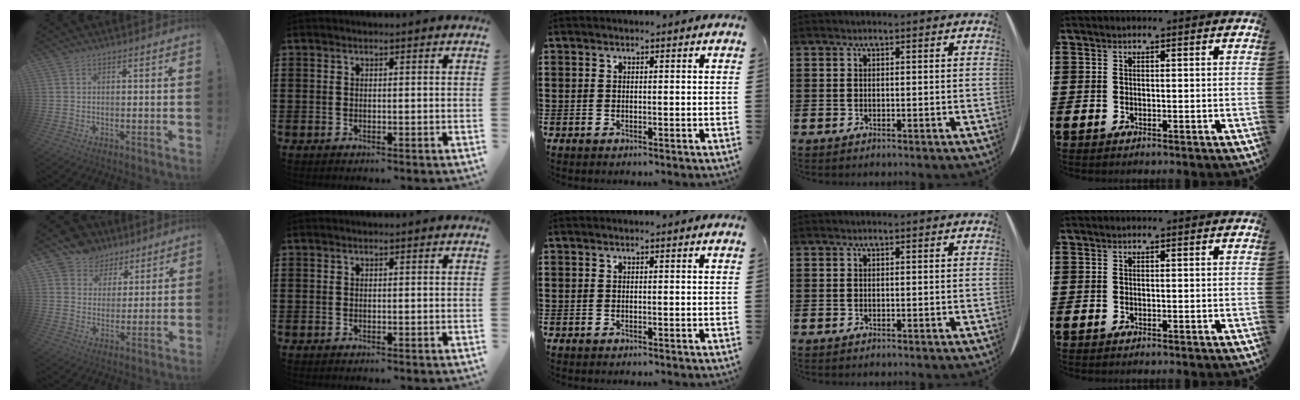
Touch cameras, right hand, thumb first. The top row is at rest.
{"thumb": {"total": 8.3, "force": [5.0, 6.5, 0.9], "torque": [-0.015, -0.038, 0.101]}}